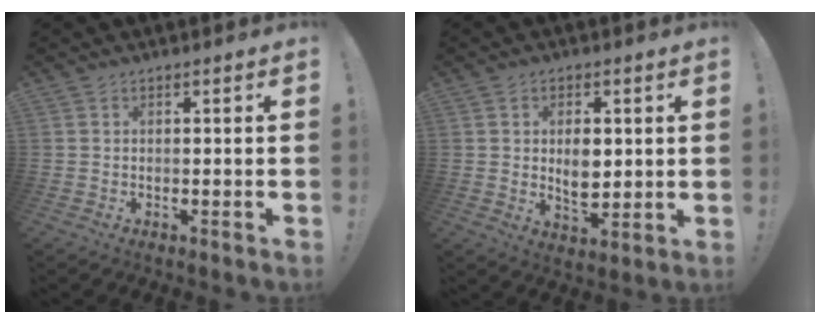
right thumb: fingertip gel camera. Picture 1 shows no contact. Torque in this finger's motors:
{"motor_torque": [-0.28, 0.23, 0.16, 0.60, 0.00]}